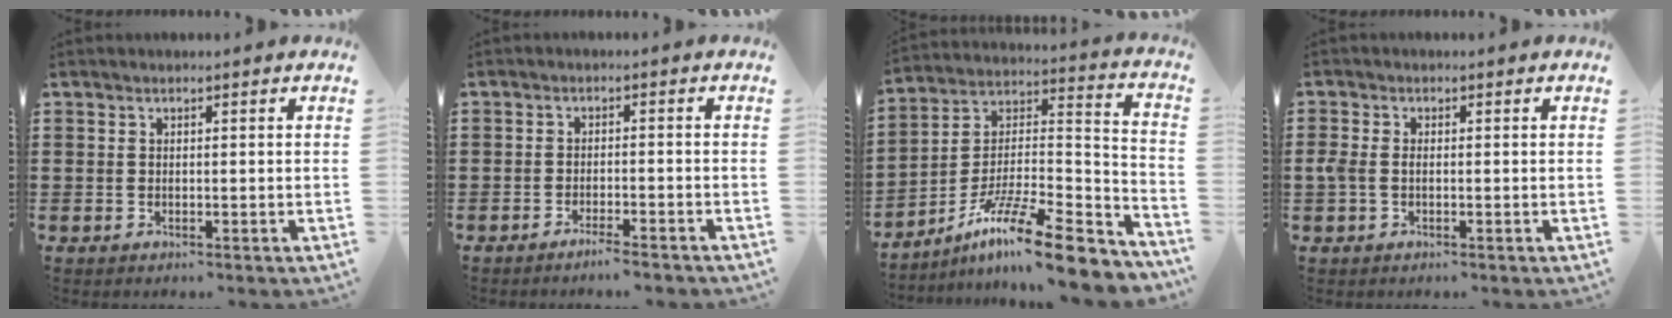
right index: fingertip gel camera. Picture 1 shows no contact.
{"total": 2.3, "force": [-2.1, -0.1, 1.0], "torque": [-0.017, 0.003, -0.040]}
{"total": 14.6, "force": [-10.6, 1.8, 9.8], "torque": [-0.166, 0.021, -0.190]}
{"total": 1.6, "force": [-0.3, 0.9, 1.3], "torque": [-0.041, -0.003, -0.011]}